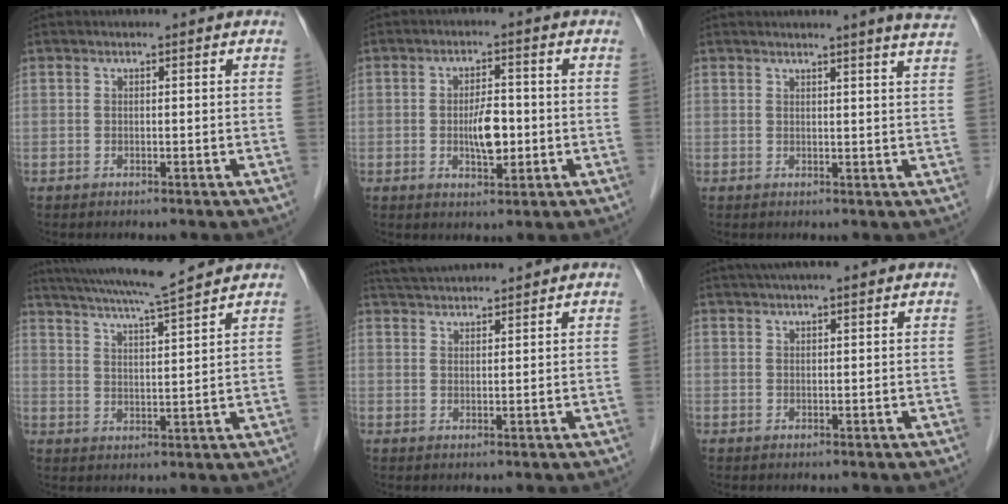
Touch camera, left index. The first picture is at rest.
{"total": 4.9, "force": [-0.7, 1.9, 4.5], "torque": [-0.080, 0.000, -0.010]}
{"total": 6.7, "force": [5.8, -0.8, 3.1], "torque": [-0.036, -0.009, 0.048]}
{"total": 12.6, "force": [11.1, -0.6, 5.8], "torque": [-0.110, 0.019, 0.172]}
{"total": 6.3, "force": [6.1, -0.2, 1.8], "torque": [-0.037, 0.035, 0.104]}
{"total": 7.6, "force": [6.4, 0.7, 4.1], "torque": [-0.062, 0.039, 0.089]}